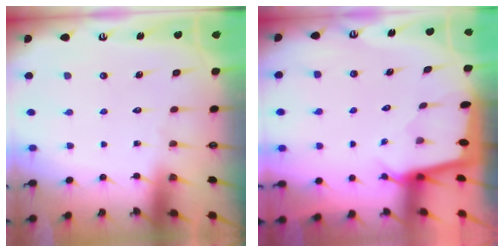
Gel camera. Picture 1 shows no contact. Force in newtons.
{"total": 1.7, "press": 1.6, "slide": 0.2}